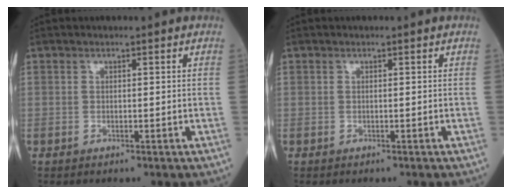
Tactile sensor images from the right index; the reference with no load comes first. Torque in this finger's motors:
{"motor_torque": [0.06, 0.01, 0.02, 0.00]}